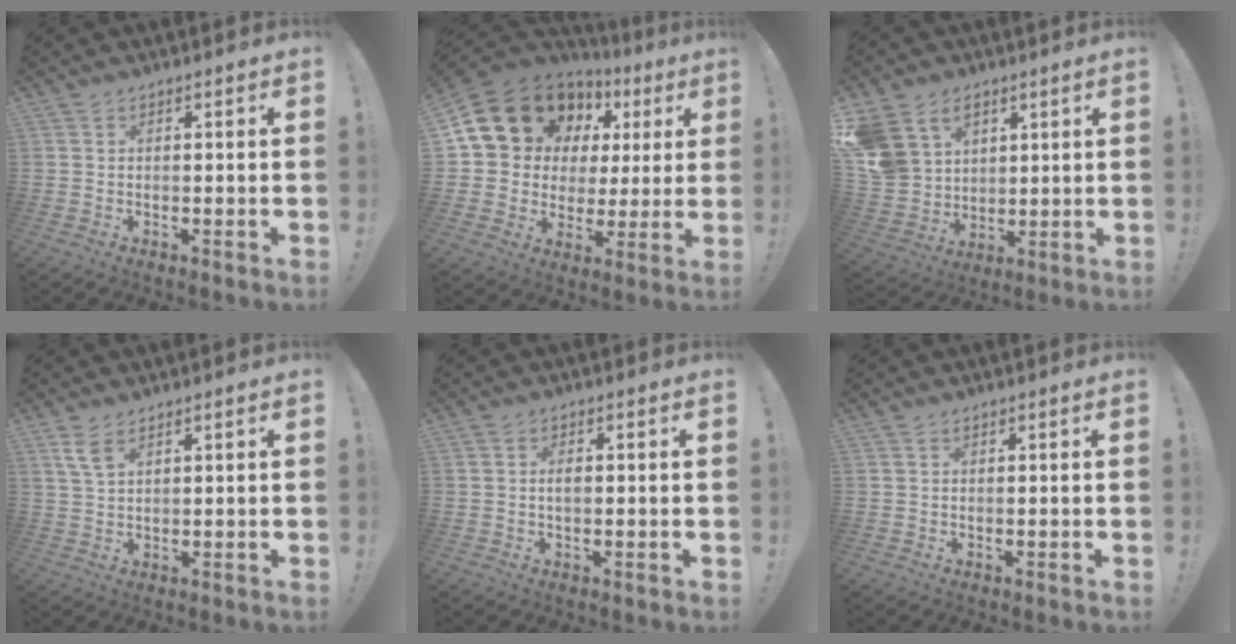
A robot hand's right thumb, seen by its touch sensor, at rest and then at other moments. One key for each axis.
{"total": 15.0, "fx": 9.4, "fy": 10.4, "fz": 5.2, "tx": -0.084, "ty": -0.066, "tz": 0.196}
{"total": 13.1, "fx": 6.4, "fy": 10.1, "fz": 5.3, "tx": -0.103, "ty": -0.037, "tz": 0.132}
{"total": 4.6, "fx": 2.8, "fy": 1.8, "fz": 3.3, "tx": -0.053, "ty": -0.011, "tz": 0.050}
{"total": 1.6, "fx": -0.2, "fy": 0.6, "fz": 1.5, "tx": -0.021, "ty": 0.001, "tz": -0.006}
{"total": 0.0}